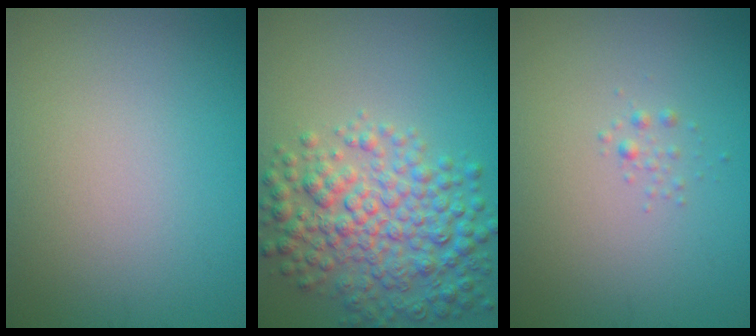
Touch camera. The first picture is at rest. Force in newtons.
{"total": 6.6, "press": 6.6, "slide": 0.1}
{"total": 0.6, "press": 0.6, "slide": 0.0}